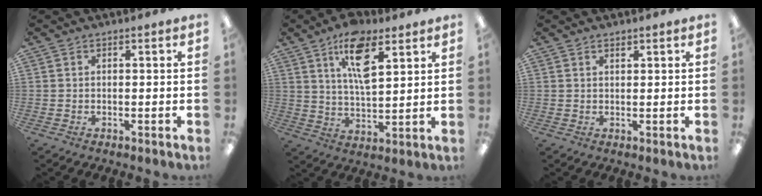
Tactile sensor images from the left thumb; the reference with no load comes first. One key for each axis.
{"total": 12.3, "fx": 7.1, "fy": 5.4, "fz": 8.5, "tx": -0.138, "ty": -0.022, "tz": 0.123}
{"total": 1.1, "fx": 1.0, "fy": 0.4, "fz": 0.3, "tx": -0.007, "ty": -0.001, "tz": 0.019}